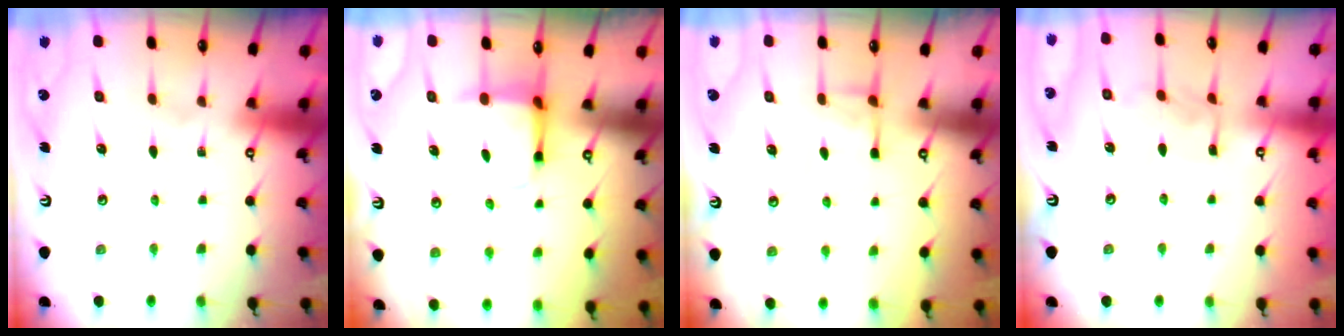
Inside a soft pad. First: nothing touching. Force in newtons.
{"total": 3.9, "press": 3.7, "slide": 1.2}
{"total": 4.3, "press": 4.3, "slide": 0.7}
{"total": 8.1, "press": 8.0, "slide": 0.6}